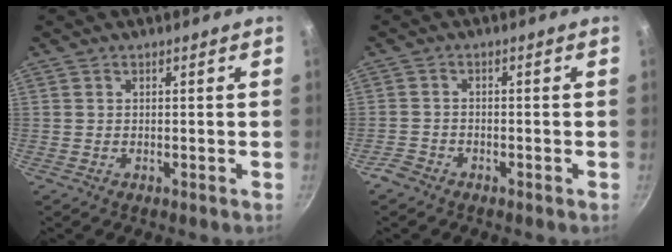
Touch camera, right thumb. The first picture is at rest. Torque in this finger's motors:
{"motor_torque": [0.39, -0.15, 0.03, -0.60, -0.02]}